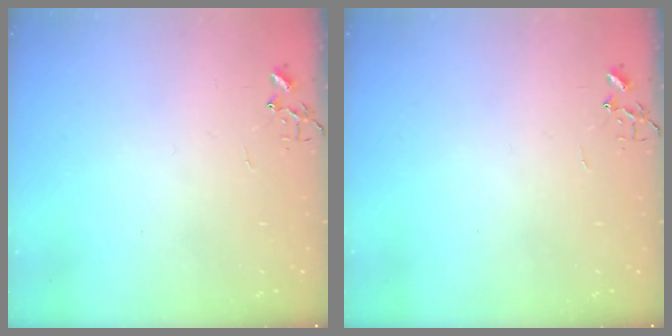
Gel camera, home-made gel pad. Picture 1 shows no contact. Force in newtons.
{"total": 0.0}